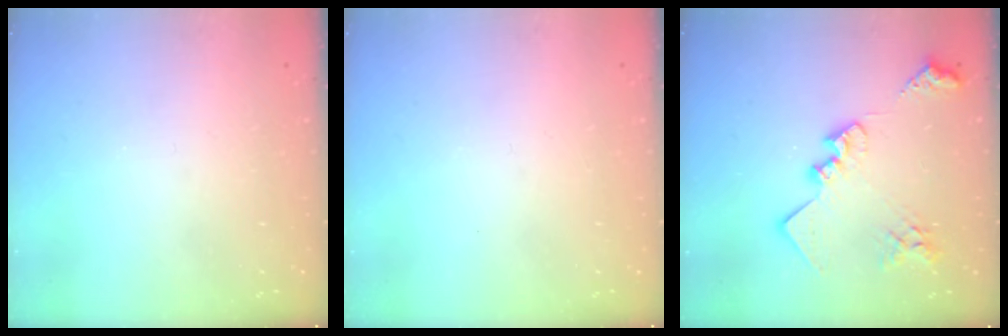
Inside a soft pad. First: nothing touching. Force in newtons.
{"total": 0.0}
{"total": 19.2, "press": 19.1, "slide": 1.4}